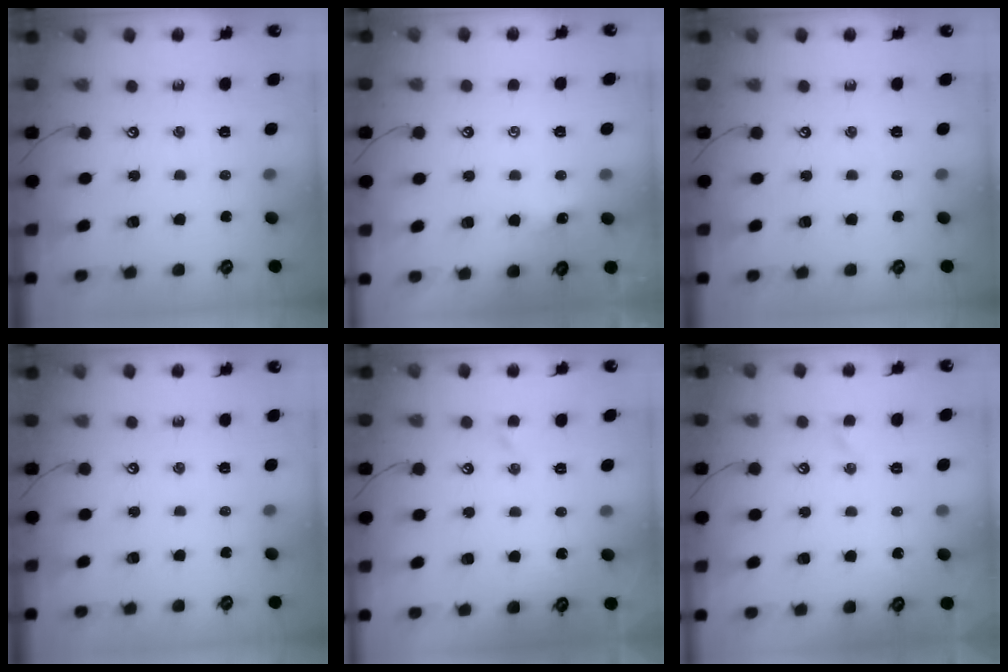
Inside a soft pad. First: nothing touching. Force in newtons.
{"total": 2.3, "press": 2.3, "slide": 0.2}
{"total": 0.0}
{"total": 0.0}
{"total": 0.0}
{"total": 0.9, "press": 0.8, "slide": 0.3}